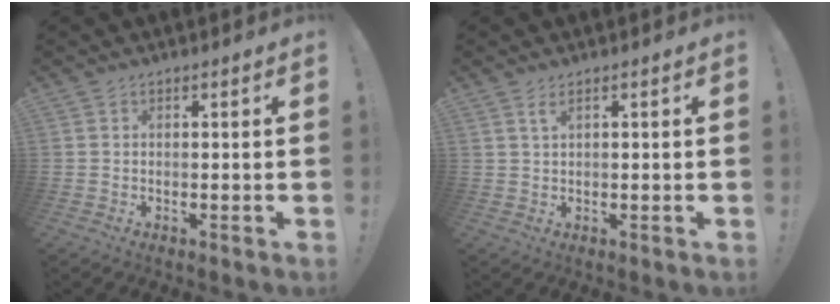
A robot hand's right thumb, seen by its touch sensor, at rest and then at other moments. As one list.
[{"total": 2.2, "force": [1.4, 0.5, 1.6], "torque": [-0.026, -0.002, 0.023]}]